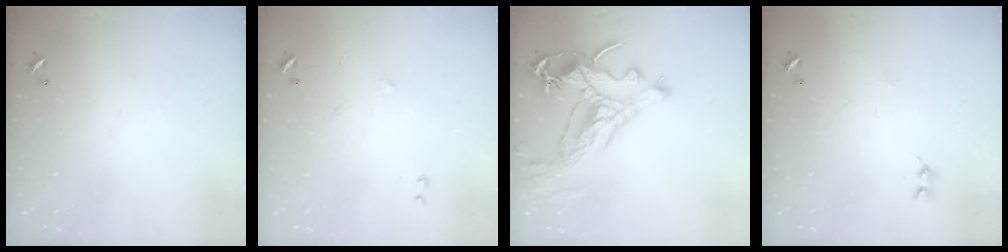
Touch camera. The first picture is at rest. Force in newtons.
{"total": 5.9, "press": 5.9, "slide": 0.8}
{"total": 5.8, "press": 5.5, "slide": 1.6}
{"total": 0.0}